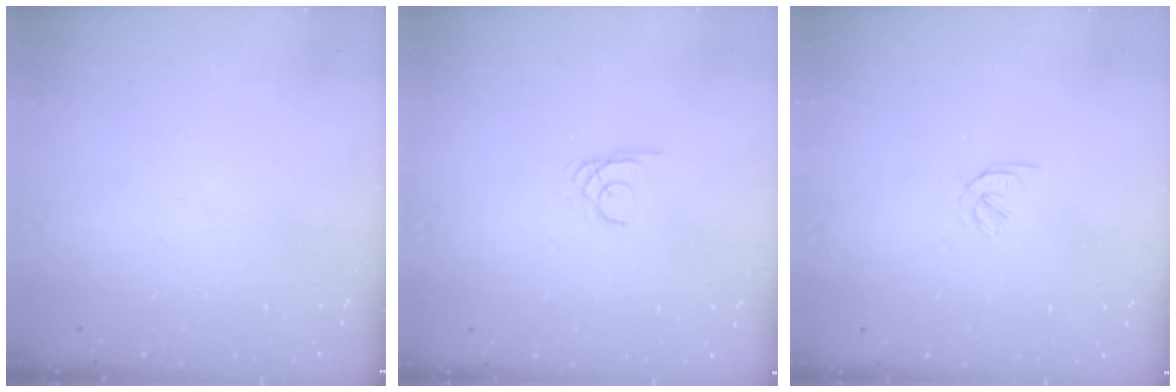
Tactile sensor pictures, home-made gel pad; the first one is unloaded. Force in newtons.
{"total": 1.5, "press": 1.5, "slide": 0.1}
{"total": 1.5, "press": 1.4, "slide": 0.5}